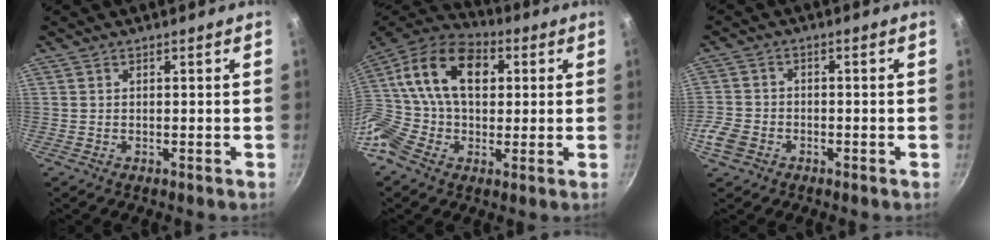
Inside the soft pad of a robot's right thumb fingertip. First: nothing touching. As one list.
[{"total": 18.7, "force": [2.8, 13.0, 13.2], "torque": [-0.246, 0.037, 0.030]}, {"total": 5.9, "force": [-2.8, 4.5, 2.7], "torque": [-0.057, 0.022, -0.059]}]